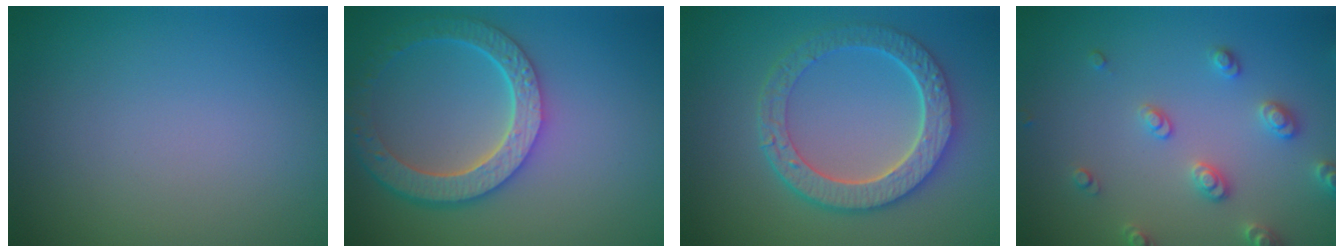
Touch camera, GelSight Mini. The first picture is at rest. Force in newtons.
{"total": 6.4, "press": 5.0, "slide": 4.0}
{"total": 5.8, "press": 4.9, "slide": 3.1}
{"total": 2.9, "press": 2.9, "slide": 0.5}